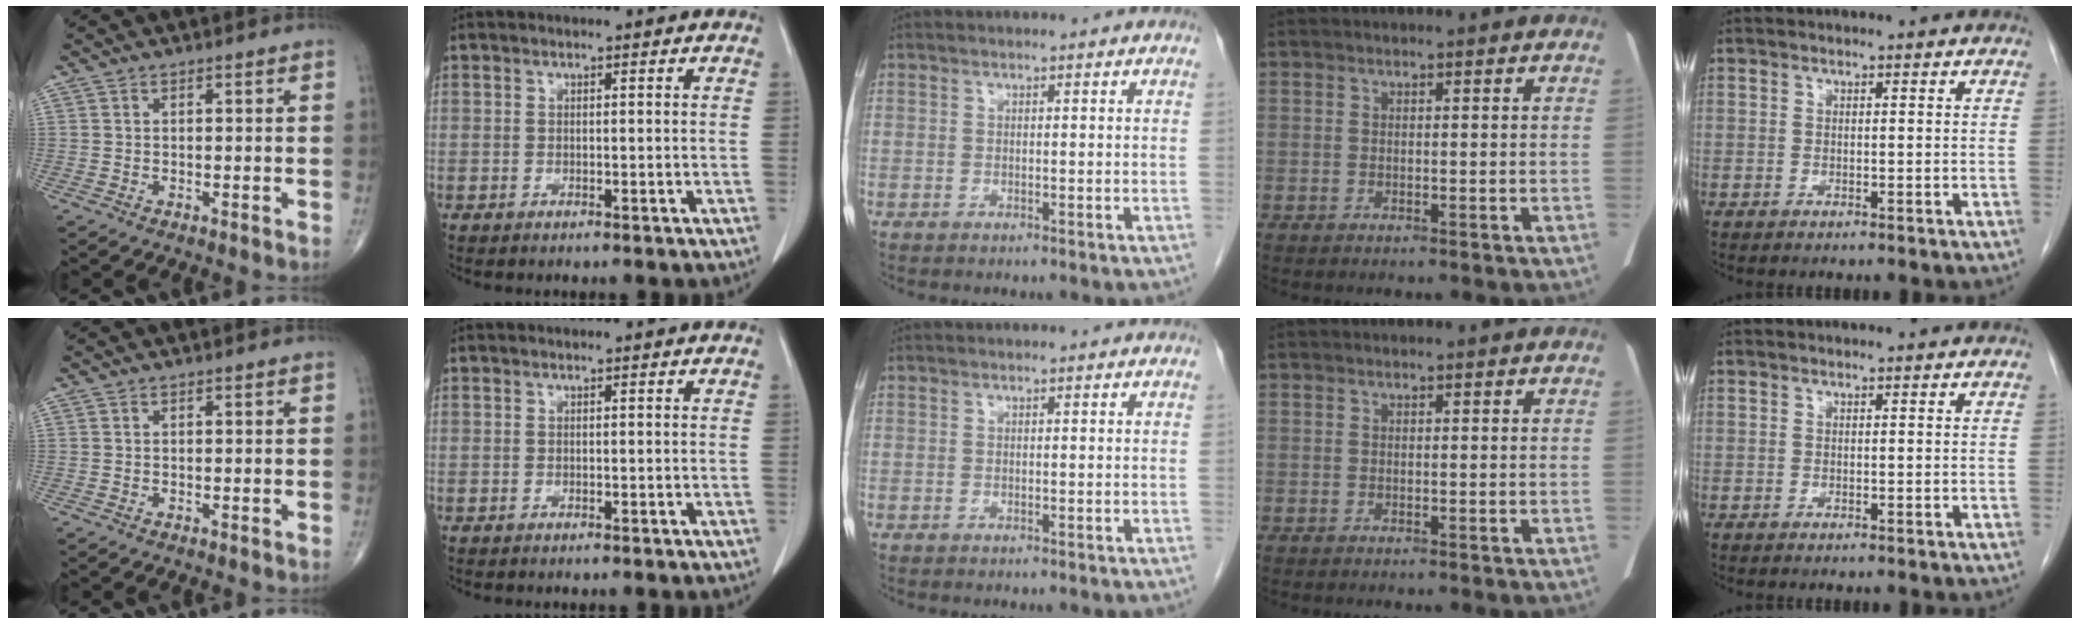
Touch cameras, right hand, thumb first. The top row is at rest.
{}